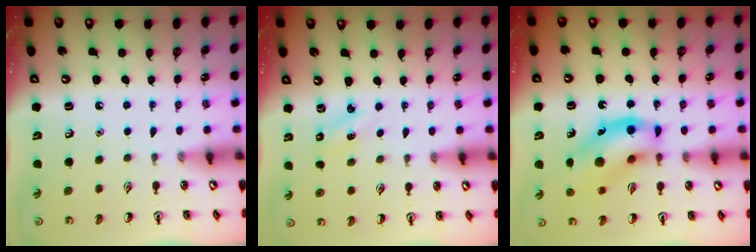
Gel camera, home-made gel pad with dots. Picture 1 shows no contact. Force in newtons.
{"total": 1.4, "press": 1.3, "slide": 0.6}
{"total": 15.9, "press": 15.7, "slide": 2.3}